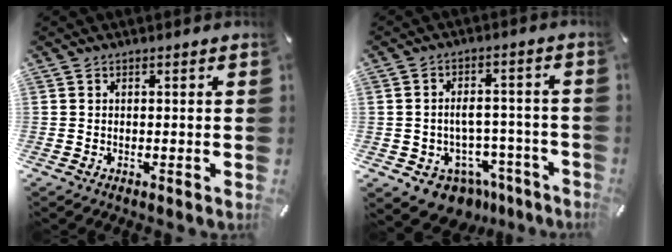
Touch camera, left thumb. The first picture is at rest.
{"total": 7.3, "force": [-2.9, 6.2, 2.7], "torque": [-0.047, 0.016, -0.042]}